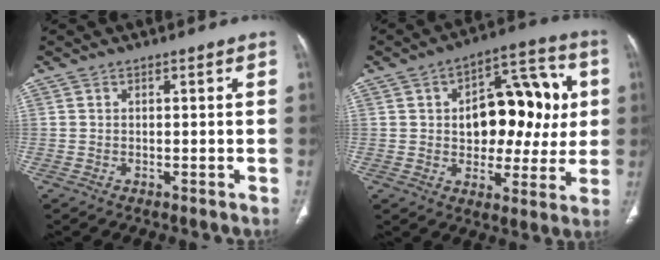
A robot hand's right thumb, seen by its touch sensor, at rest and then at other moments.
{"total": 19.0, "force": [2.3, 11.3, 15.1], "torque": [-0.151, 0.025, 0.036]}